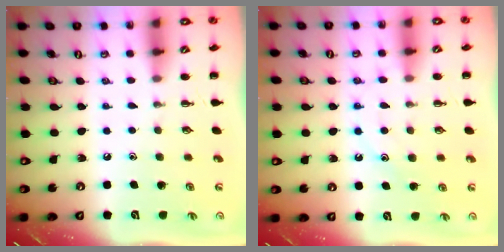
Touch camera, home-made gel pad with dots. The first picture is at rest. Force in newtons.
{"total": 12.3, "press": 12.2, "slide": 1.0}